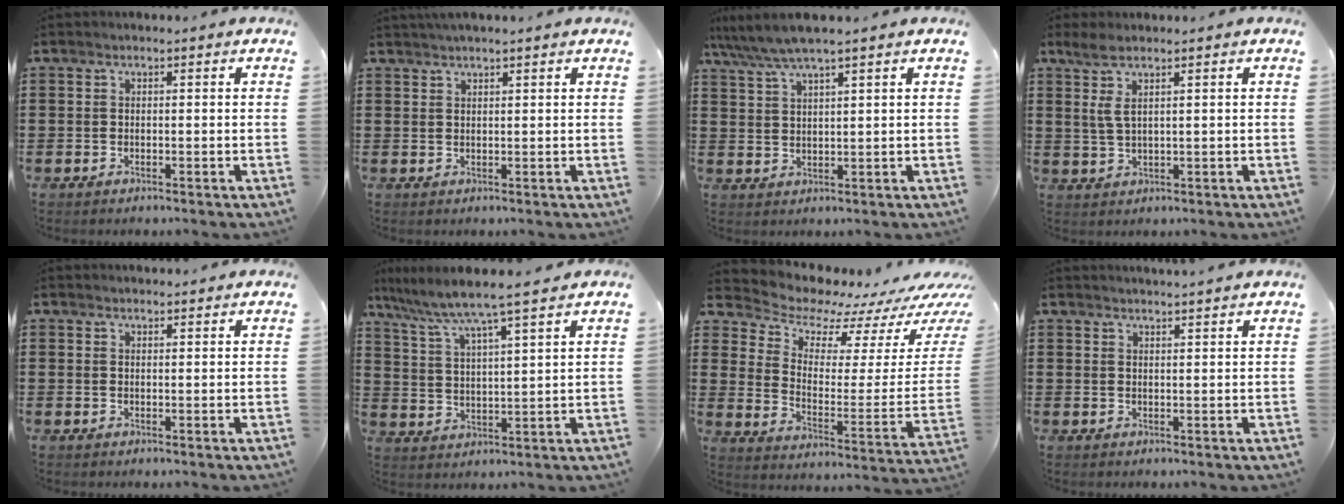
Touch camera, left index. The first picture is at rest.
{"total": 1.4, "force": [1.3, -0.1, 0.4], "torque": [-0.010, 0.001, 0.026]}
{"total": 4.7, "force": [3.8, 0.2, 2.8], "torque": [-0.064, -0.008, 0.069]}
{"total": 3.3, "force": [1.6, 0.6, 2.8], "torque": [-0.069, -0.002, 0.025]}
{"total": 1.4, "force": [1.4, 0.1, 0.1], "torque": [-0.005, 0.000, 0.027]}
{"total": 6.2, "force": [5.4, -0.7, 2.9], "torque": [-0.081, -0.040, 0.085]}
{"total": 7.0, "force": [6.5, 2.5, 0.8], "torque": [-0.037, -0.077, 0.109]}
{"total": 2.0, "force": [1.9, -0.4, 0.1], "torque": [-0.004, -0.004, 0.038]}